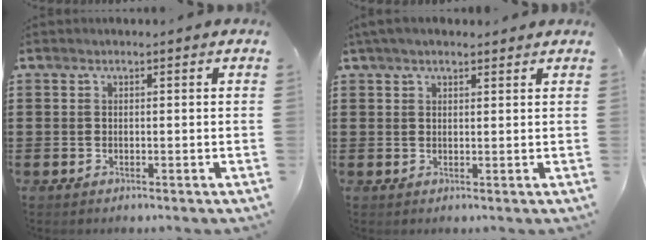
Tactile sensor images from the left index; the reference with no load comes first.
{"total": 2.3, "force": [1.8, 0.8, 1.2], "torque": [-0.028, 0.007, 0.033]}